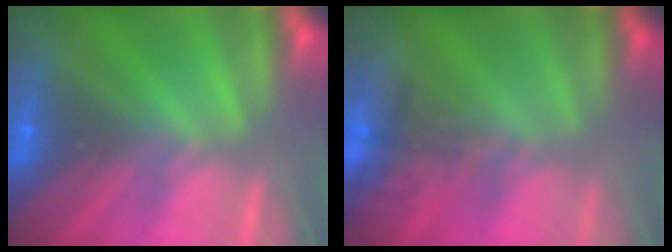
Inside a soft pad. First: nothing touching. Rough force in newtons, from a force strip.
{"total": 5.0}